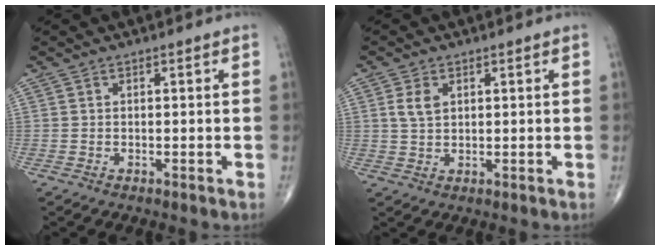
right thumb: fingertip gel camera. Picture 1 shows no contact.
{"total": 3.5, "force": [1.1, 2.2, 2.4], "torque": [-0.042, -0.002, 0.026]}